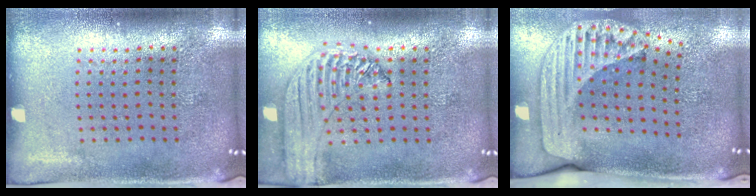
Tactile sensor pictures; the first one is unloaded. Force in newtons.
{"total": 1.4, "press": 1.3, "slide": 0.3}
{"total": 2.4, "press": 1.7, "slide": 1.6}